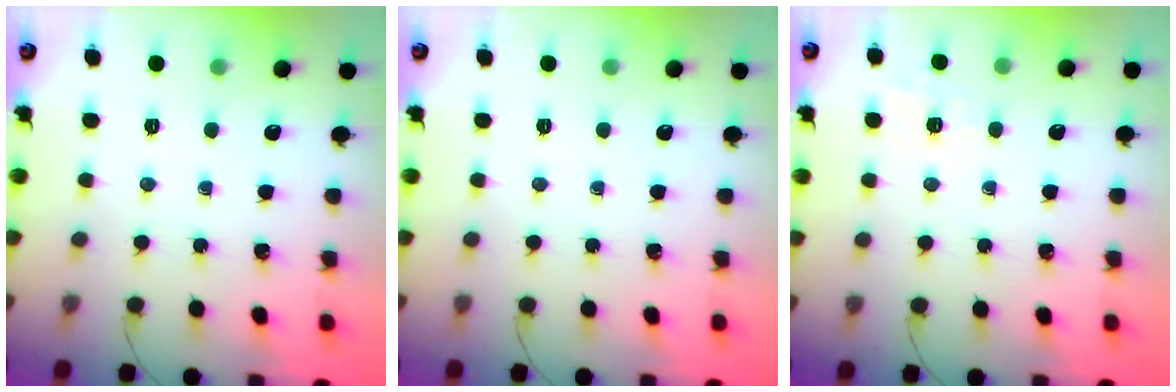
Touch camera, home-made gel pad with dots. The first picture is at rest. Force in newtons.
{"total": 0.0}
{"total": 1.7, "press": 1.0, "slide": 1.3}